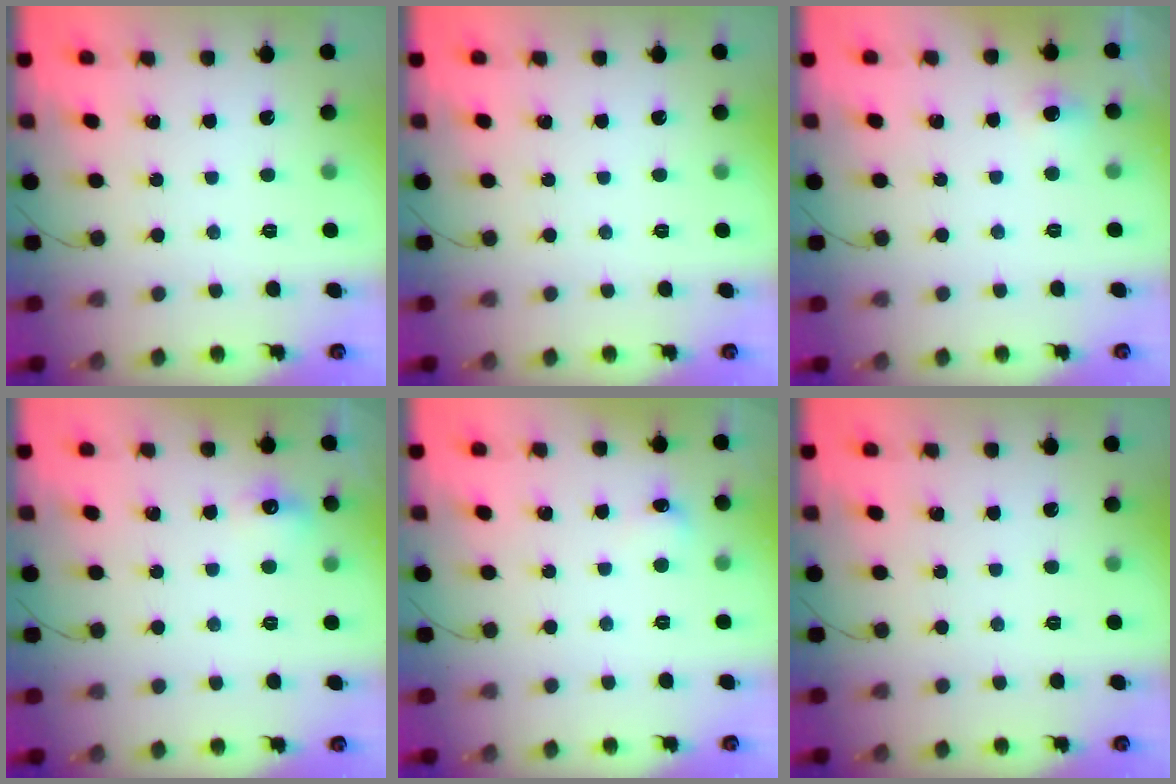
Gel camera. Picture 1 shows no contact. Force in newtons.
{"total": 0.0}
{"total": 4.3, "press": 3.9, "slide": 1.7}
{"total": 6.3, "press": 6.1, "slide": 1.5}
{"total": 4.8, "press": 4.6, "slide": 1.4}
{"total": 0.0}